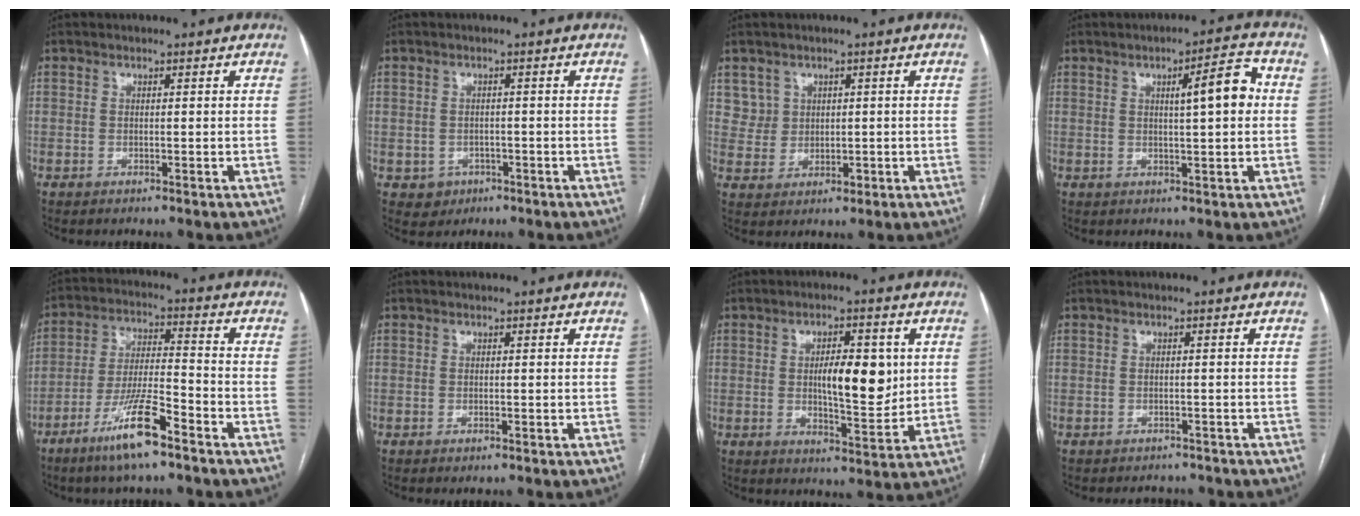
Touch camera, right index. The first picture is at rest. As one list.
[{"total": 3.0, "force": [-1.0, 2.8, 0.4], "torque": [0.002, 0.010, -0.005]}, {"total": 4.1, "force": [1.7, 3.8, -0.1], "torque": [0.008, 0.008, 0.038]}, {"total": 6.7, "force": [1.2, 1.0, 6.5], "torque": [-0.092, 0.017, 0.017]}, {"total": 10.8, "force": [-6.8, 1.1, 8.3], "torque": [-0.161, -0.017, -0.127]}, {"total": 0.6, "force": [-0.3, 0.1, 0.6], "torque": [-0.007, -0.001, -0.001]}, {"total": 8.9, "force": [1.3, 2.9, 8.3], "torque": [-0.128, 0.001, 0.025]}, {"total": 3.5, "force": [-3.2, 1.5, 0.2], "torque": [0.000, 0.003, -0.039]}]